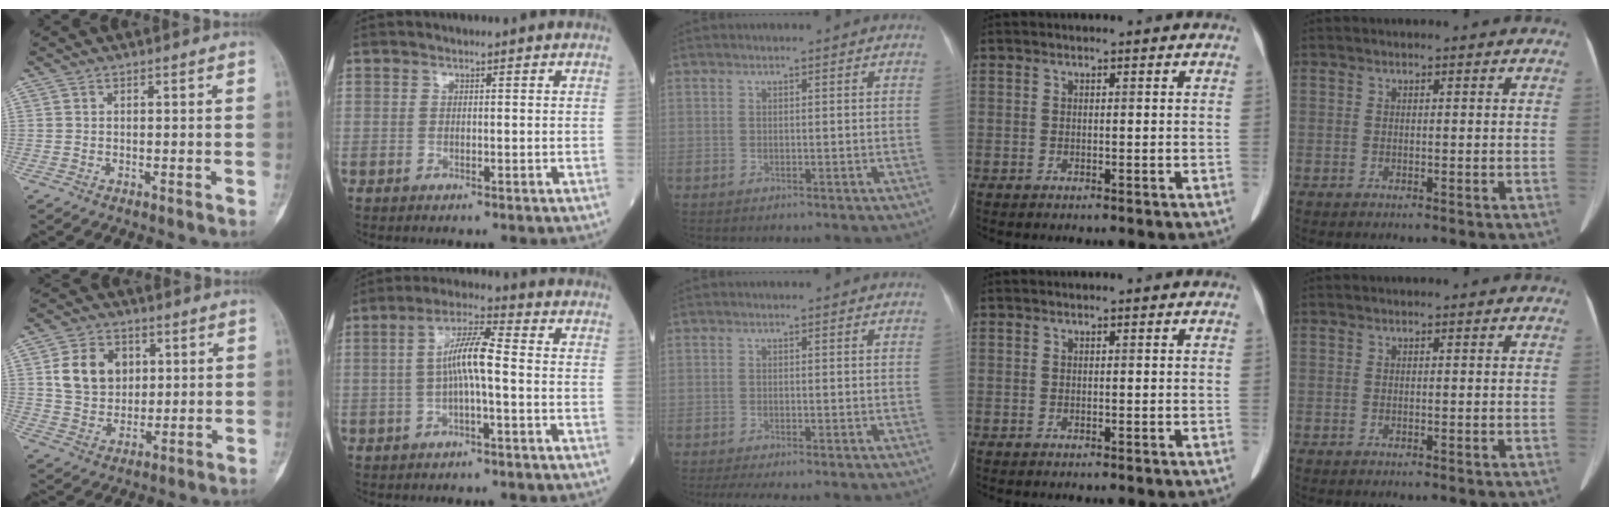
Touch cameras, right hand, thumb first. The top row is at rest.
{"thumb": {"total": 11.0, "force": [2.9, 8.6, 6.1], "torque": [-0.075, -0.006, 0.056]}, "index": {"total": 7.0, "force": [-0.4, 0.8, 6.9], "torque": [-0.132, 0.016, -0.012]}, "middle": {"total": 3.9, "force": [-3.1, 0.4, 2.3], "torque": [-0.037, -0.011, -0.047]}}